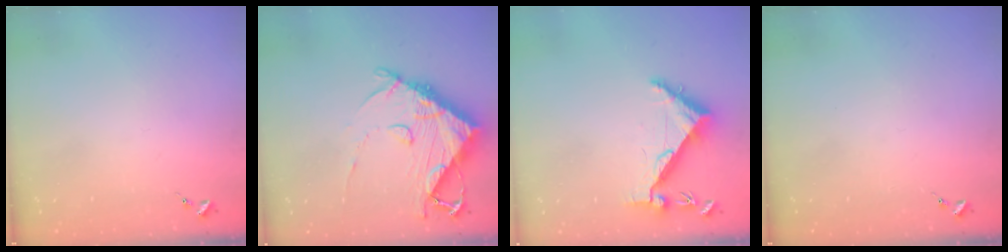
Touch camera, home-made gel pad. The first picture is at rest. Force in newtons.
{"total": 14.2, "press": 14.1, "slide": 1.7}
{"total": 6.3, "press": 6.2, "slide": 0.7}
{"total": 0.0}